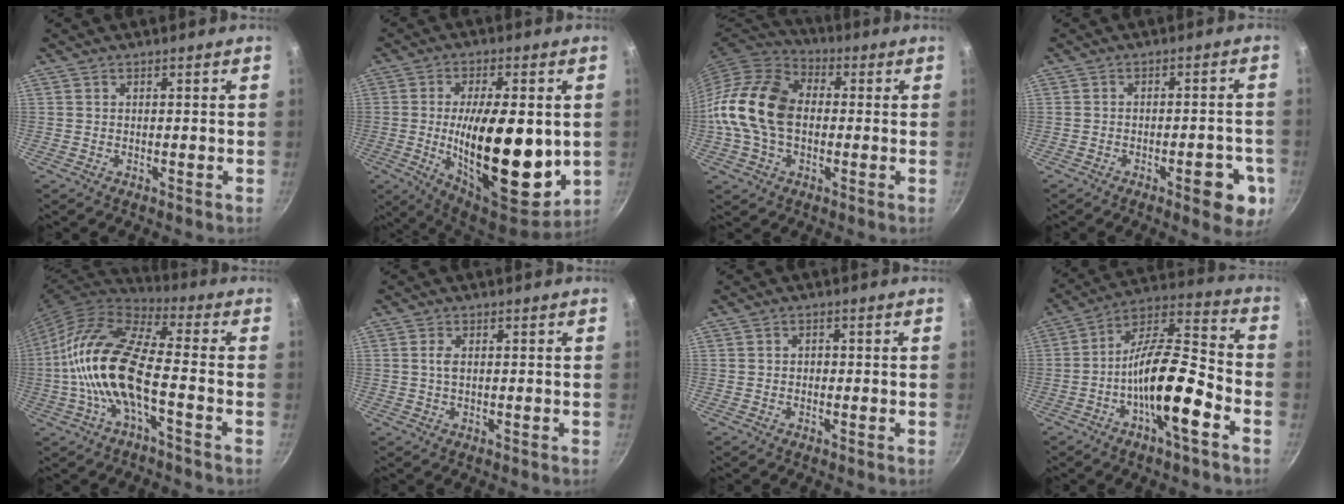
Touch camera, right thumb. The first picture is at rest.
{"total": 23.0, "force": [-1.3, 9.5, 20.8], "torque": [-0.308, -0.016, -0.016]}
{"total": 16.9, "force": [-0.4, 11.8, 12.1], "torque": [-0.209, 0.028, -0.026]}
{"total": 8.4, "force": [-3.5, 3.3, 6.9], "torque": [-0.060, 0.021, -0.039]}
{"total": 17.2, "force": [-3.5, 6.4, 15.6], "torque": [-0.303, 0.037, -0.083]}
{"total": 1.8, "force": [0.3, 1.0, 1.5], "torque": [-0.030, 0.002, 0.006]}
{"total": 1.2, "force": [-0.1, 1.0, 0.6], "torque": [-0.006, 0.005, -0.004]}
{"total": 17.1, "force": [-6.2, 5.3, 15.0], "torque": [-0.246, 0.049, -0.117]}